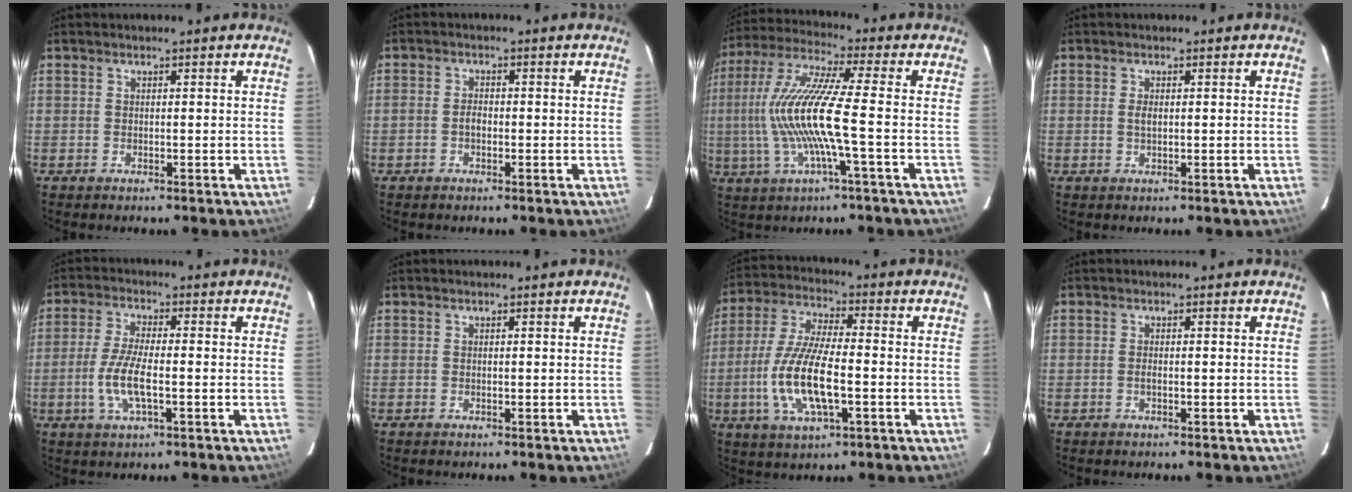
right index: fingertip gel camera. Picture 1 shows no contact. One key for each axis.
{"total": 1.7, "fx": -0.6, "fy": 1.1, "fz": 1.1, "tx": -0.024, "ty": 0.005, "tz": -0.014}
{"total": 14.2, "fx": -2.1, "fy": -0.1, "fz": 14.0, "tx": -0.277, "ty": -0.004, "tz": -0.039}
{"total": 1.2, "fx": 0.1, "fy": 0.6, "fz": 1.1, "tx": -0.021, "ty": 0.000, "tz": 0.000}
{"total": 7.6, "fx": -1.8, "fy": 2.1, "fz": 7.1, "tx": -0.148, "ty": -0.003, "tz": -0.039}
{"total": 0.0}
{"total": 14.1, "fx": -3.2, "fy": 4.6, "fz": 12.9, "tx": -0.271, "ty": -0.006, "tz": -0.062}
{"total": 0.7, "fx": -0.2, "fy": 0.2, "fz": 0.7, "tx": -0.014, "ty": 0.000, "tz": -0.005}